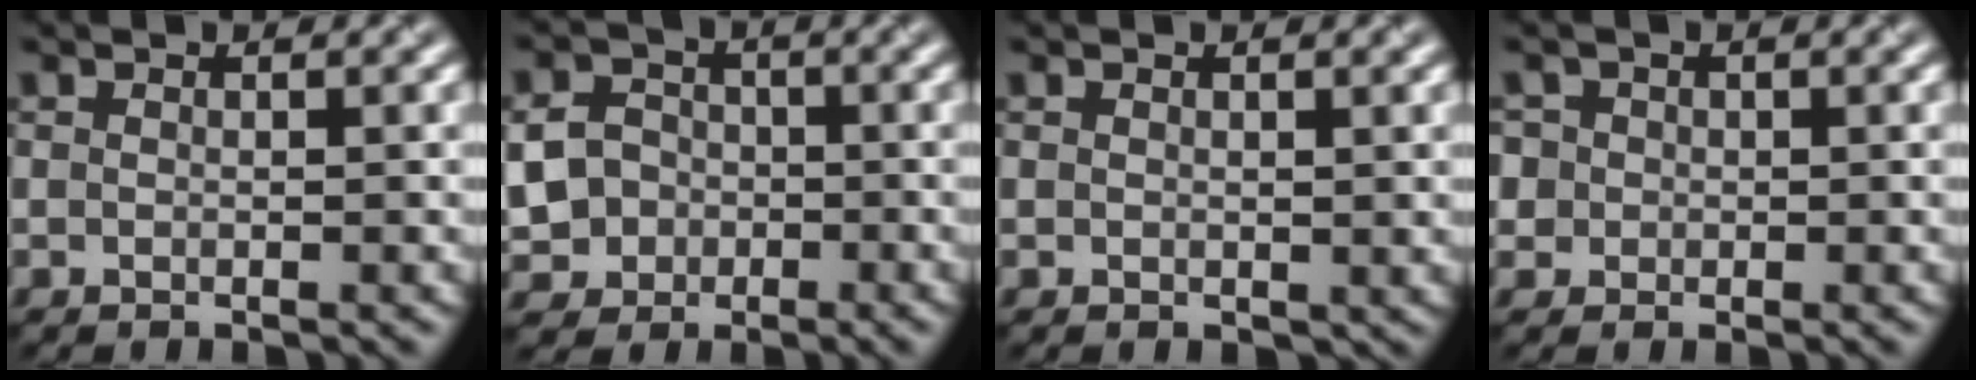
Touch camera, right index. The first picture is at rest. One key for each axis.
{"total": 6.5, "fx": -1.8, "fy": 5.9, "fz": 2.1, "tx": -0.039, "ty": -0.013, "tz": -0.051}
{"total": 0.5, "fx": 0.3, "fy": 0.4, "fz": 0.2, "tx": 0.000, "ty": -0.002, "tz": 0.005}
{"total": 3.8, "fx": 1.0, "fy": 3.4, "fz": 1.3, "tx": -0.018, "ty": 0.022, "tz": 0.004}